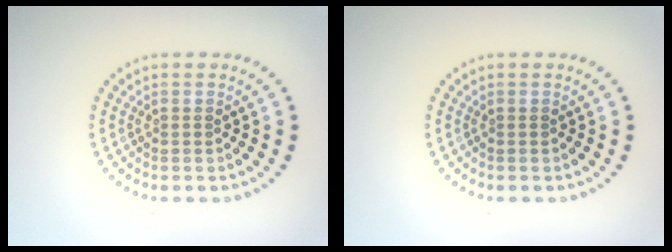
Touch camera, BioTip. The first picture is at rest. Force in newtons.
{"total": 0.0}